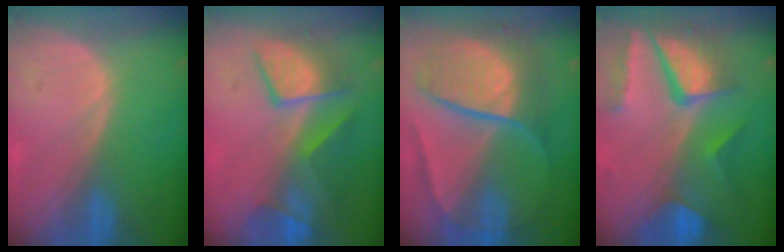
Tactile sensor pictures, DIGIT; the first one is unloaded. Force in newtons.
{"total": 8.6, "press": 8.2, "slide": 2.6}
{"total": 10.4, "press": 10.3, "slide": 1.1}
{"total": 10.9, "press": 9.0, "slide": 6.1}